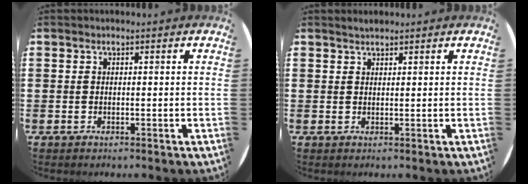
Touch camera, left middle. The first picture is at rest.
{"total": 1.1, "force": [1.1, 0.1, 0.1], "torque": [-0.002, 0.001, 0.020]}